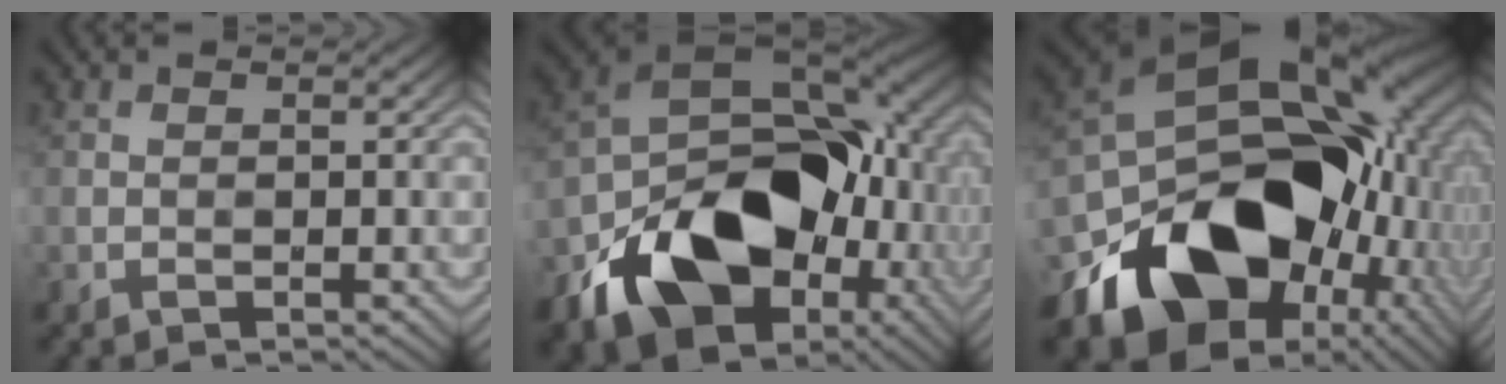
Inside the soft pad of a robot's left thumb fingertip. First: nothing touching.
{"total": 18.1, "force": [-5.9, 12.2, 11.9], "torque": [-0.232, -0.039, -0.091]}
{"total": 20.3, "force": [-3.3, 14.9, 13.5], "torque": [-0.268, -0.037, -0.039]}